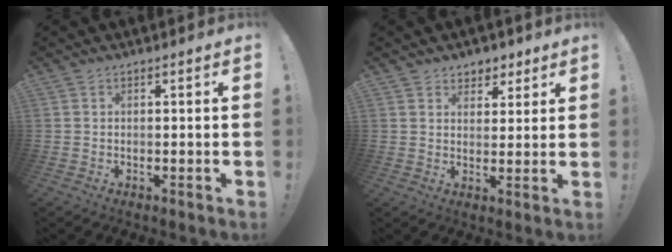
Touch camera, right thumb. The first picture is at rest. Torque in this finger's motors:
{"motor_torque": [0.00, 0.06, 0.15, 0.52, 0.00]}